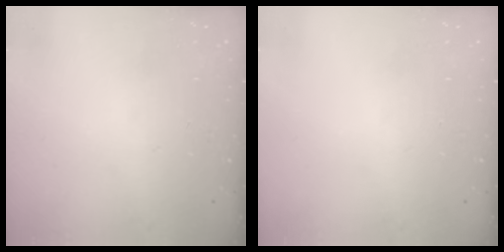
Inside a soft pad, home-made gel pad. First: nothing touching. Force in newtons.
{"total": 0.0}